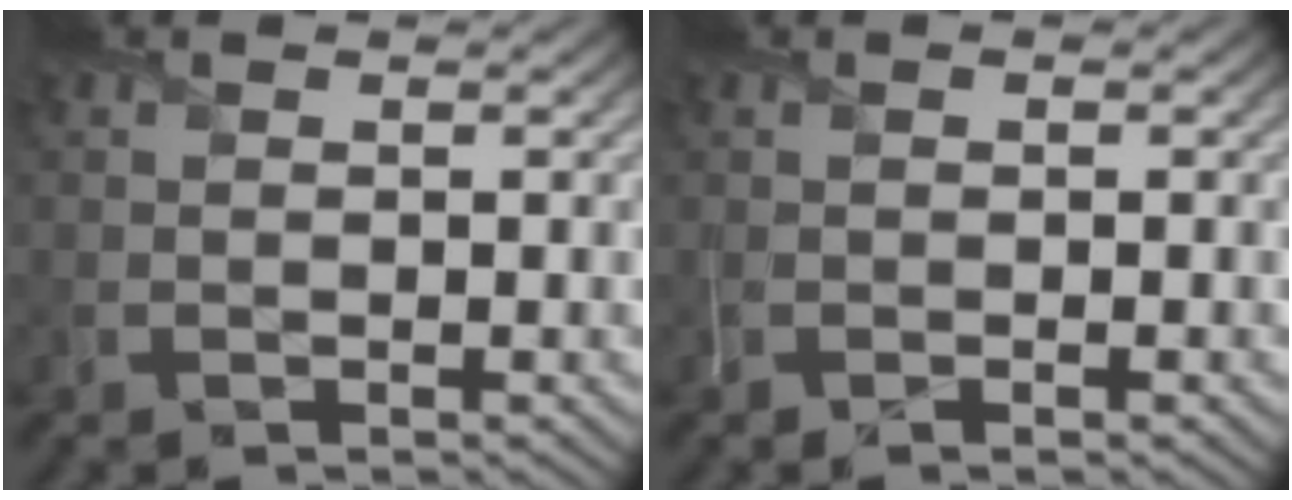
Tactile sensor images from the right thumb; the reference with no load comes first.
{"total": 1.0, "force": [-0.3, 0.2, 0.9], "torque": [-0.019, 0.001, -0.006]}